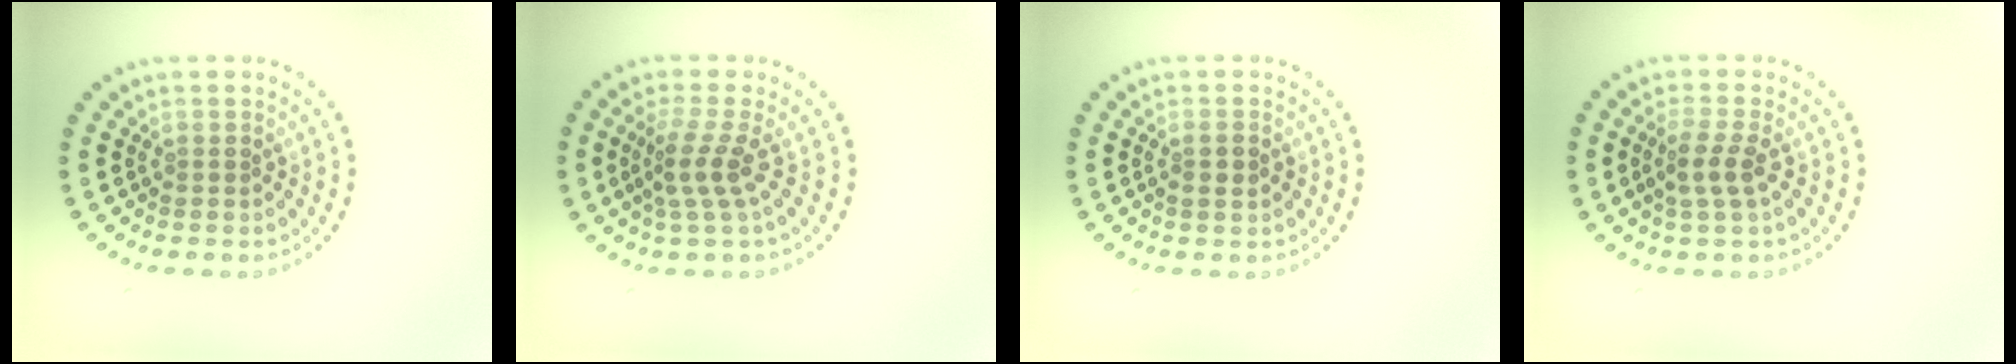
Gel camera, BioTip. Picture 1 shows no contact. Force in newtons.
{"total": 2.8, "press": 1.9, "slide": 2.0}
{"total": 1.3, "press": 1.3, "slide": 0.2}
{"total": 2.2, "press": 2.0, "slide": 1.0}